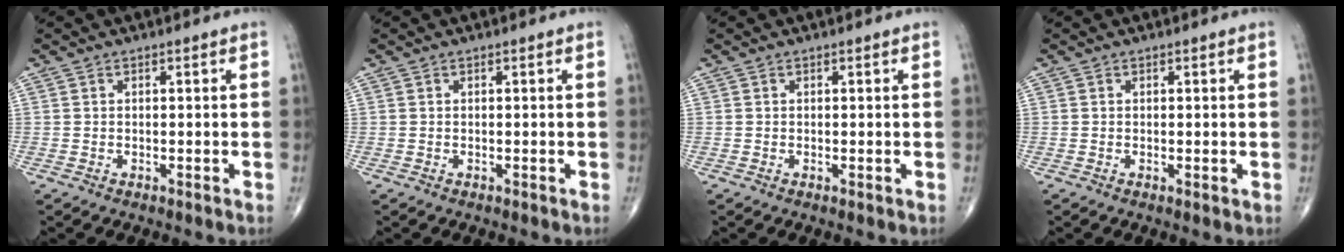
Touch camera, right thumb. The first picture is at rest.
{"total": 0.0}
{"total": 0.0}
{"total": 0.5, "force": [0.0, 0.2, 0.5], "torque": [-0.012, -0.004, -0.001]}